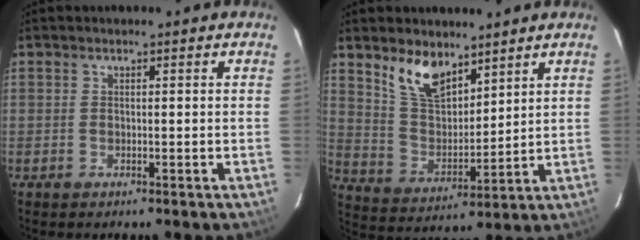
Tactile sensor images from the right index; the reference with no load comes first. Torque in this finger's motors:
{"motor_torque": [0.27, 0.24, 0.28, 0.08]}